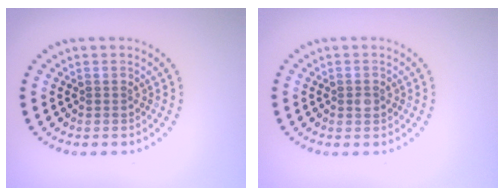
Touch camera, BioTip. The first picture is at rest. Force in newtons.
{"total": 0.9, "press": 0.9, "slide": 0.1}